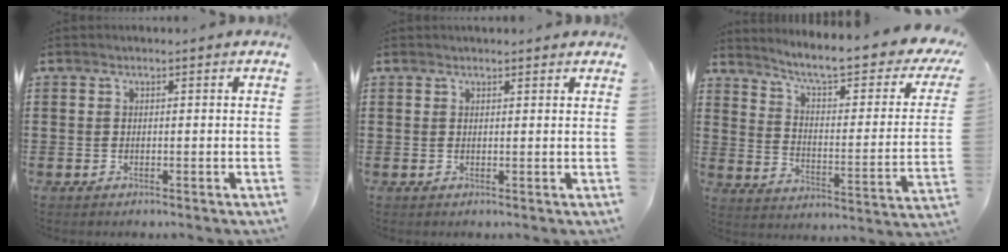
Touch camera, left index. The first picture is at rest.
{"total": 1.1, "force": [1.0, 0.1, 0.2], "torque": [-0.006, 0.000, 0.020]}
{"total": 7.2, "force": [5.6, 0.4, 4.5], "torque": [-0.101, -0.045, 0.084]}